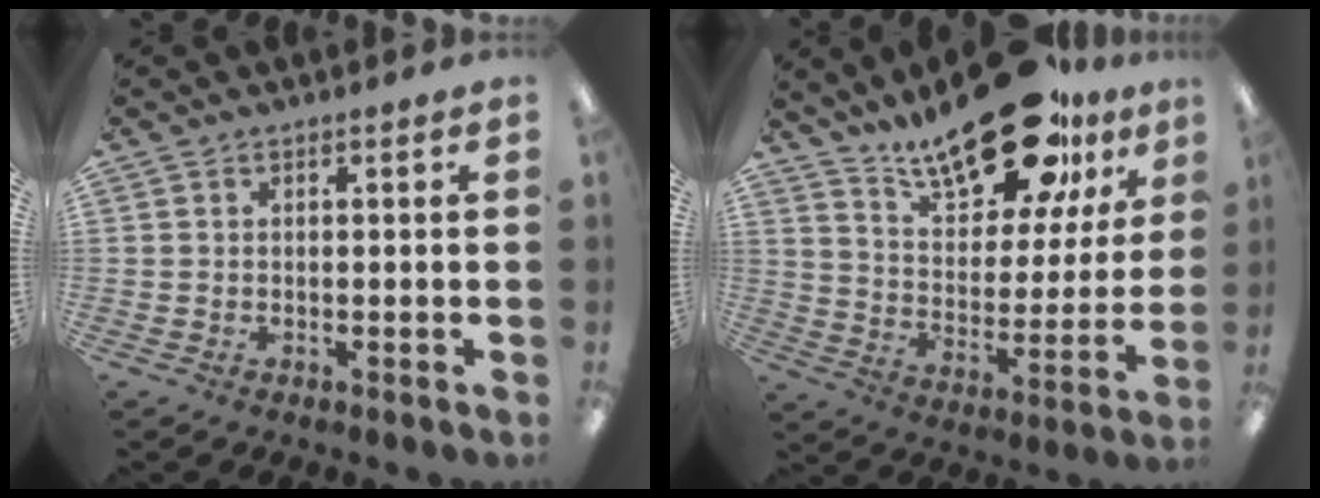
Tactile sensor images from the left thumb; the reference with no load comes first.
{"total": 21.6, "force": [15.6, 8.5, 12.3], "torque": [-0.184, -0.086, 0.261]}